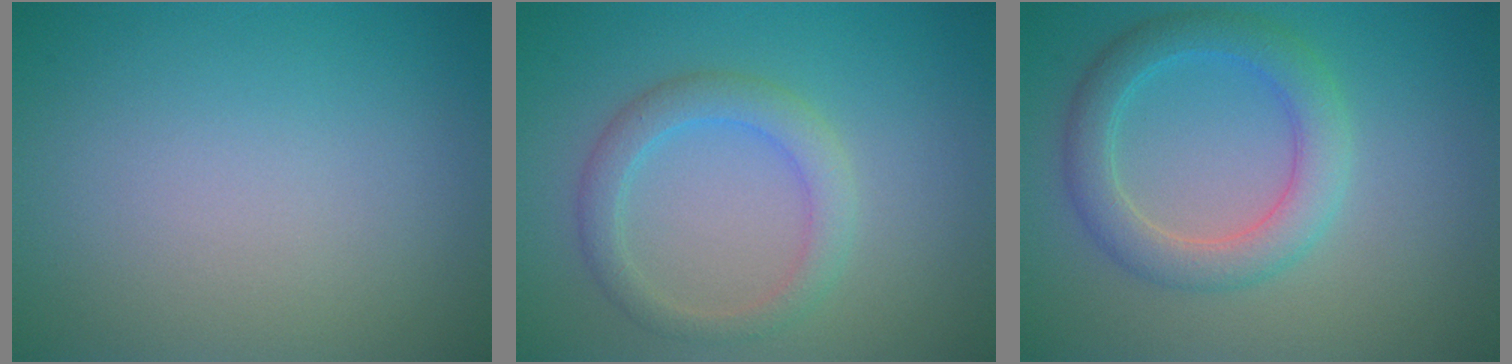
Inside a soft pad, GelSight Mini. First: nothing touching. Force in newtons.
{"total": 2.9, "press": 2.9, "slide": 0.2}
{"total": 4.0, "press": 4.0, "slide": 0.3}